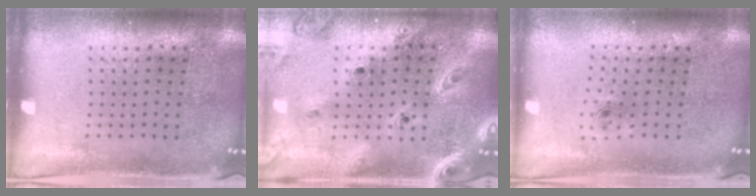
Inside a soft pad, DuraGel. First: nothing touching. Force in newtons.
{"total": 3.0, "press": 2.5, "slide": 1.6}
{"total": 0.8, "press": 0.3, "slide": 0.7}